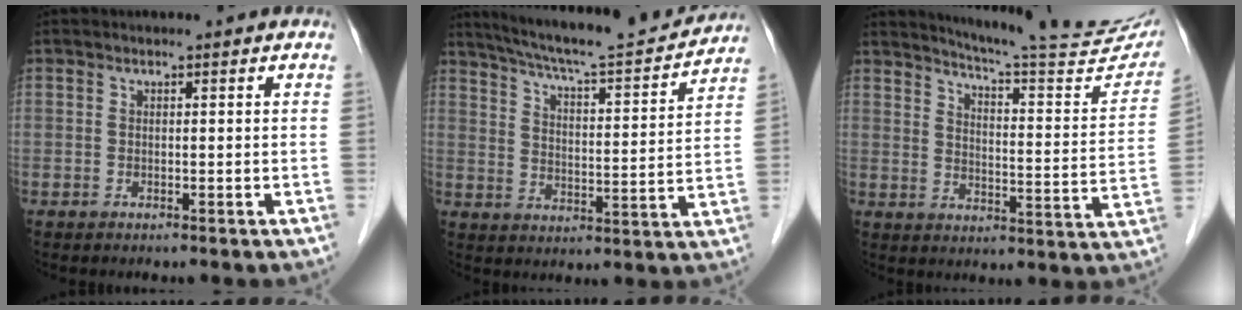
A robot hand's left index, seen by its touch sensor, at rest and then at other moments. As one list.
[{"total": 17.9, "force": [16.5, 0.8, 6.9], "torque": [-0.118, -0.008, 0.238]}, {"total": 20.8, "force": [19.1, 1.1, 8.0], "torque": [-0.112, -0.072, 0.234]}]